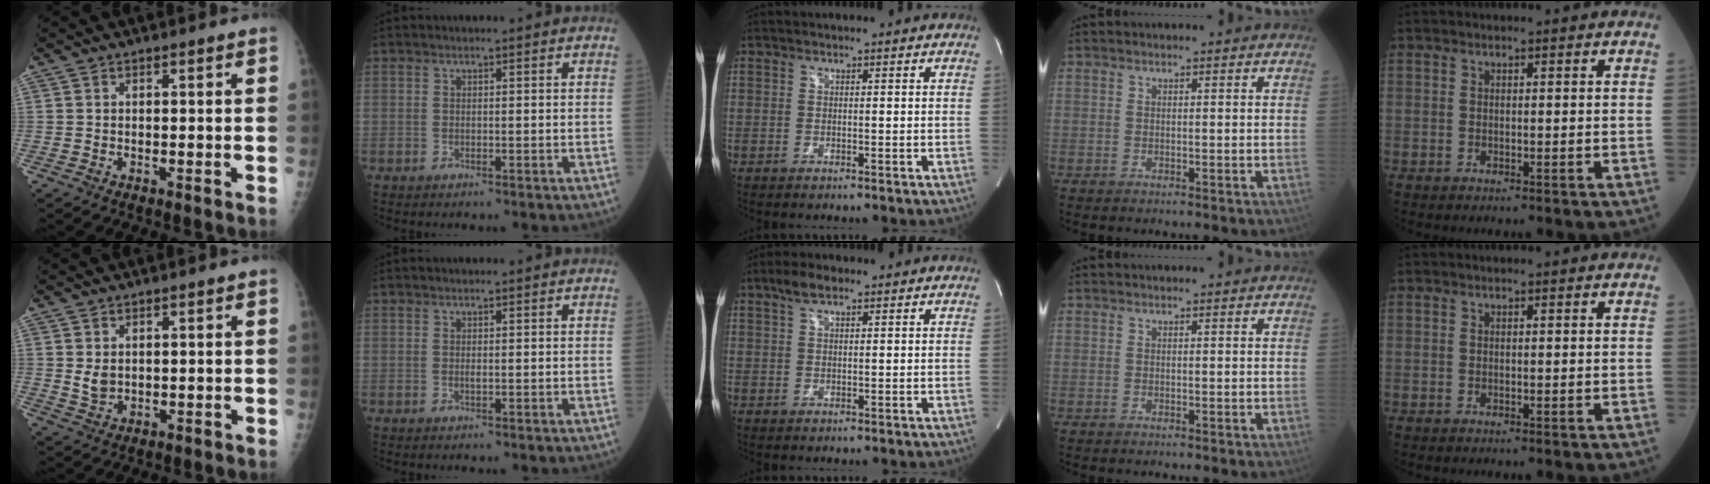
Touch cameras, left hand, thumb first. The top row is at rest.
{"thumb": {"total": 2.7, "force": [1.0, 1.9, 1.7], "torque": [-0.023, -0.011, 0.025]}, "index": {"total": 0.5, "force": [0.2, 0.1, 0.5], "torque": [-0.012, 0.001, 0.002]}, "middle": {"total": 3.1, "force": [2.0, 1.2, 2.0], "torque": [-0.046, 0.012, 0.040]}}